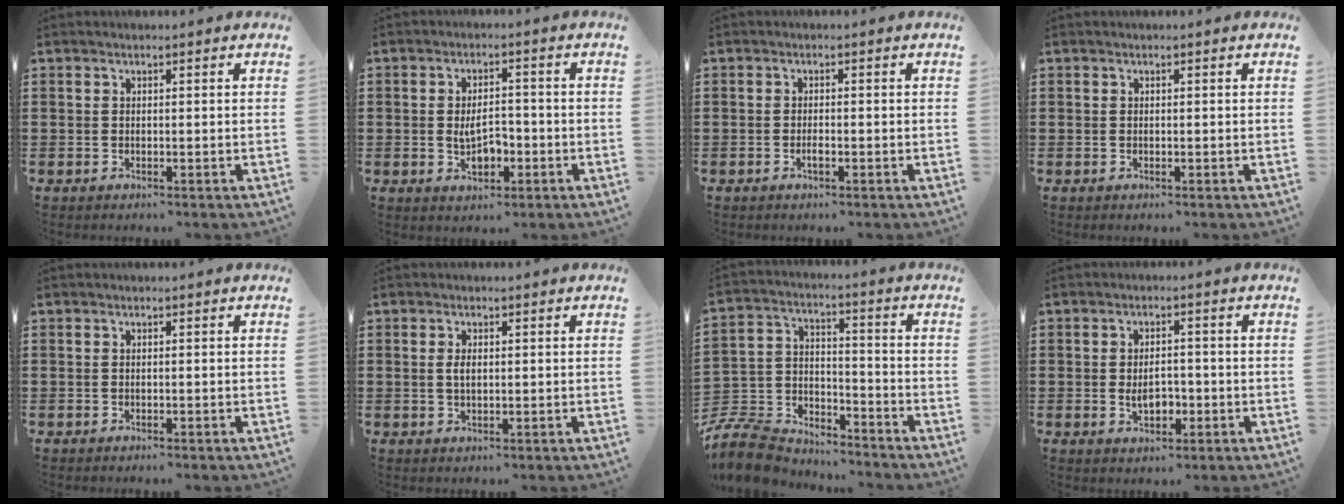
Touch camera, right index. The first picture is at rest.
{"total": 4.9, "force": [-1.0, 2.7, 3.9], "torque": [-0.064, -0.003, -0.023]}
{"total": 1.3, "force": [-0.6, 0.3, 1.1], "torque": [-0.022, -0.002, -0.009]}
{"total": 0.0}
{"total": 0.0}
{"total": 1.9, "force": [0.2, 0.9, 1.7], "torque": [-0.035, 0.005, 0.002]}
{"total": 9.6, "force": [-9.0, 2.7, 2.0], "torque": [-0.063, 0.015, -0.182]}
{"total": 4.3, "force": [-0.9, 2.5, 3.4], "torque": [-0.056, 0.002, -0.019]}